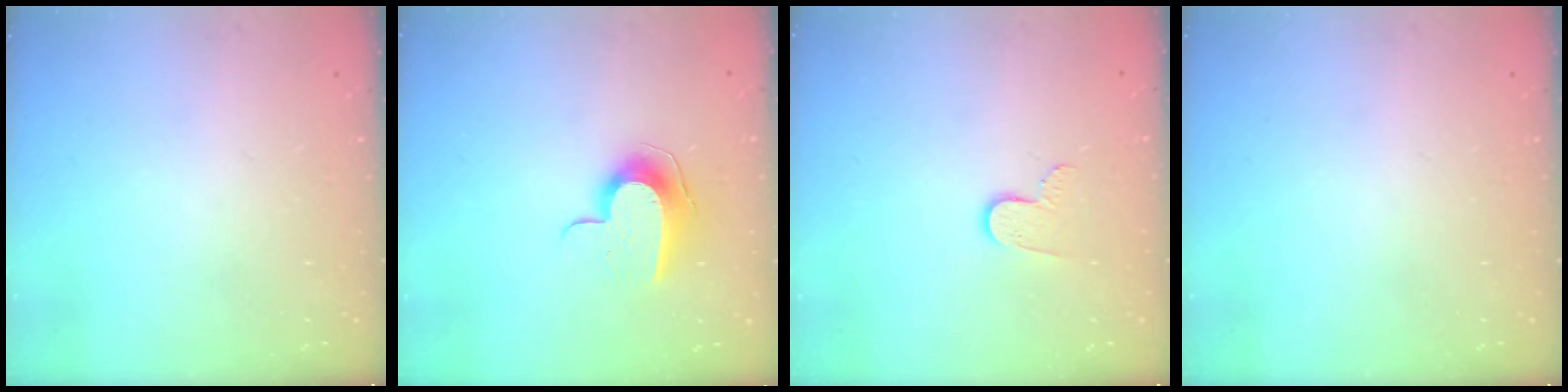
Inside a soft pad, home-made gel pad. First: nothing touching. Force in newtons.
{"total": 9.3, "press": 9.3, "slide": 0.7}
{"total": 6.6, "press": 6.6, "slide": 0.6}
{"total": 0.0}